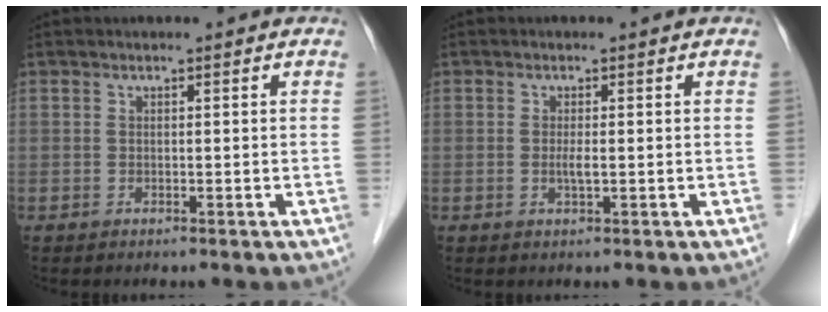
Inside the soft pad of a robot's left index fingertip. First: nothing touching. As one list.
[{"total": 1.5, "force": [-0.2, 0.1, 1.5], "torque": [-0.031, -0.005, -0.004]}]